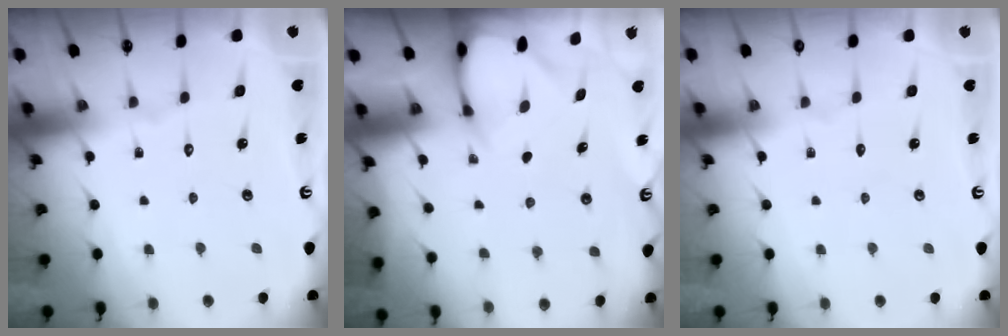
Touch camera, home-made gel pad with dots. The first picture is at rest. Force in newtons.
{"total": 3.0, "press": 3.0, "slide": 0.3}
{"total": 0.0}